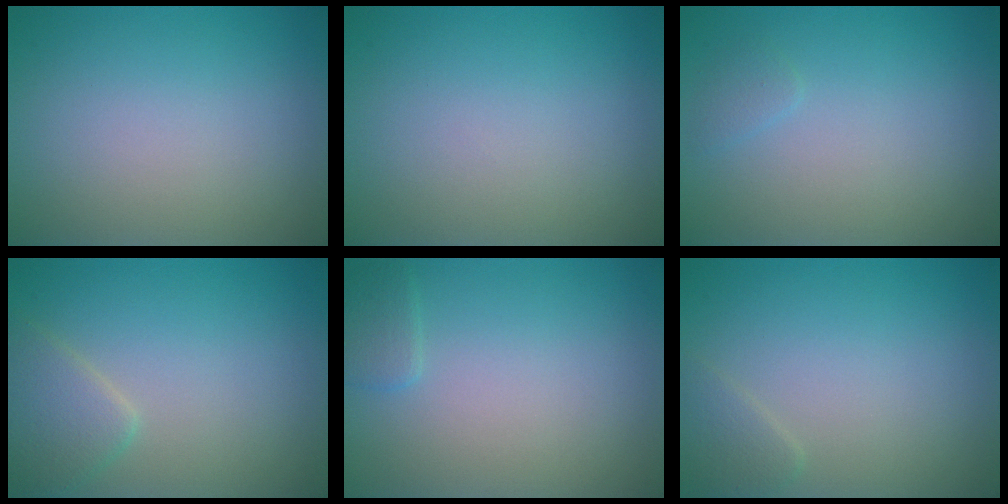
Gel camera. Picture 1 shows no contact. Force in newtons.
{"total": 0.0}
{"total": 0.8, "press": 0.8, "slide": 0.1}
{"total": 2.7, "press": 2.7, "slide": 0.1}
{"total": 1.2, "press": 1.2, "slide": 0.1}
{"total": 1.2, "press": 1.2, "slide": 0.0}